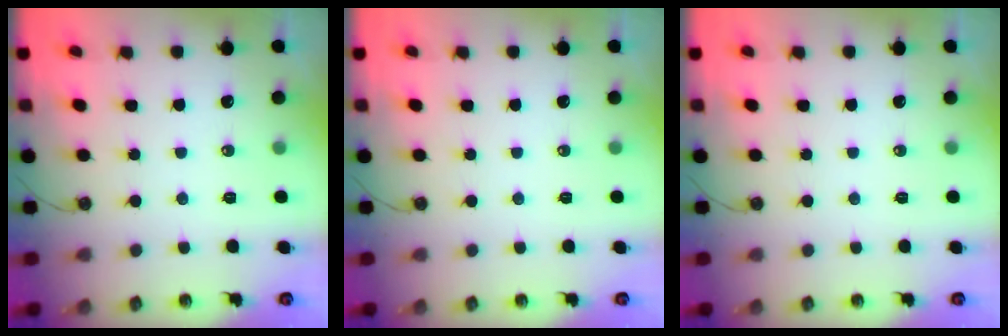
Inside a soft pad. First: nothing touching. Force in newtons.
{"total": 0.0}
{"total": 0.0}